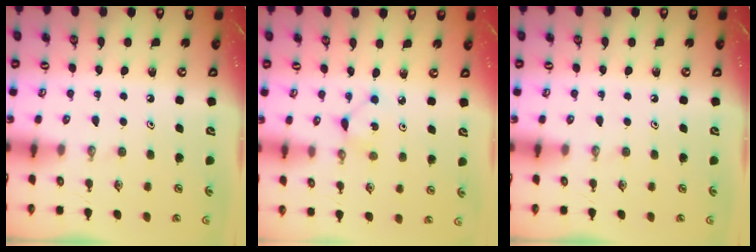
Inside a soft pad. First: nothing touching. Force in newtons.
{"total": 2.2, "press": 2.2, "slide": 0.3}
{"total": 0.0}